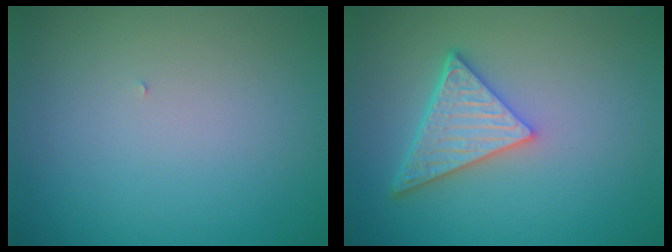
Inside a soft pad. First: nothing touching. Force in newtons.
{"total": 5.0, "press": 4.3, "slide": 2.7}